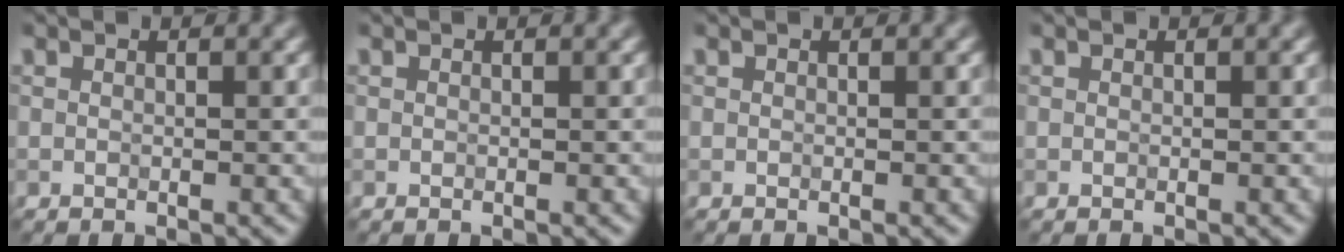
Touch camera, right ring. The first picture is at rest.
{"total": 0.0}
{"total": 0.0}
{"total": 0.0}